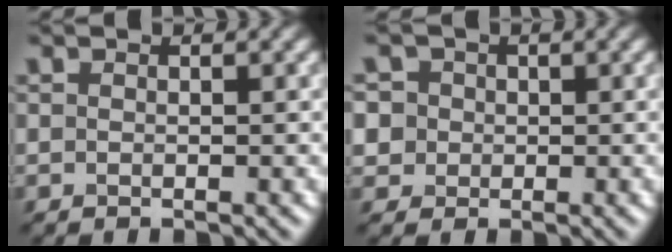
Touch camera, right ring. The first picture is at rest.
{"total": 5.3, "force": [1.5, 4.7, 1.9], "torque": [-0.037, 0.031, 0.006]}